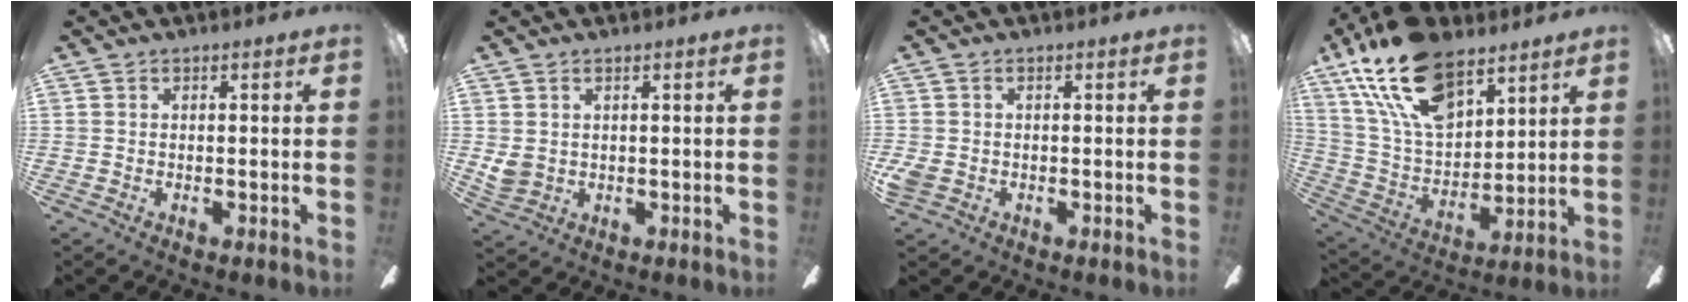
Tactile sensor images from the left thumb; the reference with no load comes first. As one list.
[{"total": 3.4, "force": [1.5, 2.6, 1.6], "torque": [-0.040, -0.001, 0.029]}, {"total": 2.5, "force": [-0.8, 1.9, 1.4], "torque": [-0.036, 0.001, -0.018]}, {"total": 21.6, "force": [13.3, 11.4, 12.6], "torque": [-0.268, -0.057, 0.241]}]